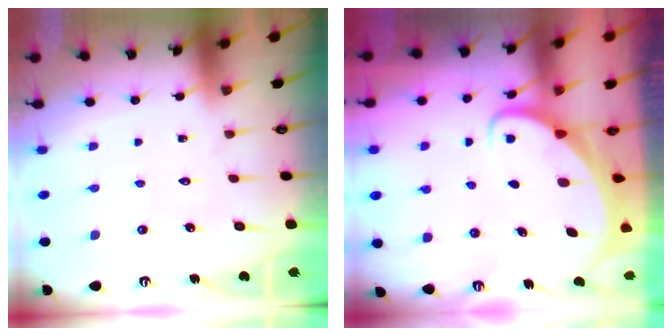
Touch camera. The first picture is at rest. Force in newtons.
{"total": 3.4, "press": 3.3, "slide": 0.3}